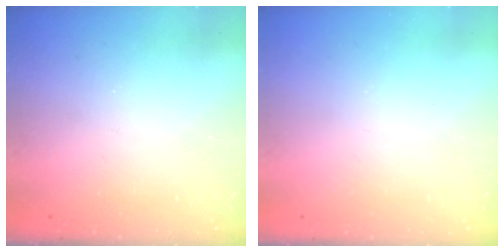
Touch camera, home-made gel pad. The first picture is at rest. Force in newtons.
{"total": 0.0}